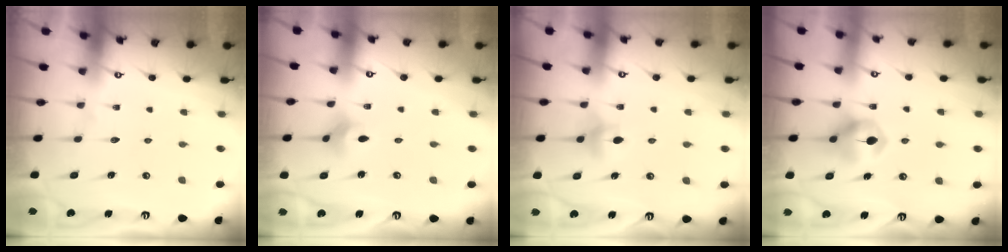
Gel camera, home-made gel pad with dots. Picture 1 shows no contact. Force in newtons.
{"total": 2.3, "press": 2.3, "slide": 0.5}
{"total": 4.6, "press": 4.5, "slide": 0.8}
{"total": 7.3, "press": 7.3, "slide": 0.4}